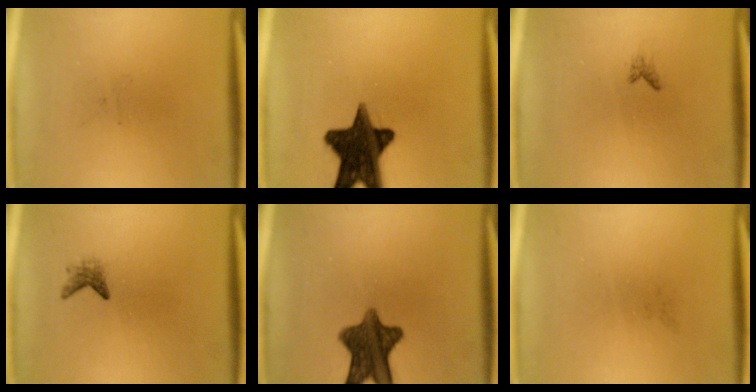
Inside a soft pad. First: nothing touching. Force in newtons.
{"total": 16.4}
{"total": 0.6}
{"total": 1.5}
{"total": 10.4}
{"total": 0.0}